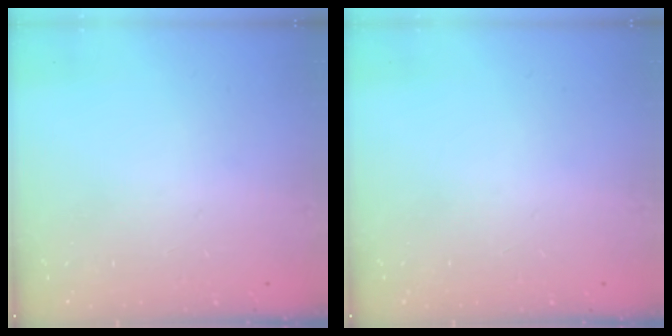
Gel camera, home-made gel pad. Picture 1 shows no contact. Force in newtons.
{"total": 0.0}